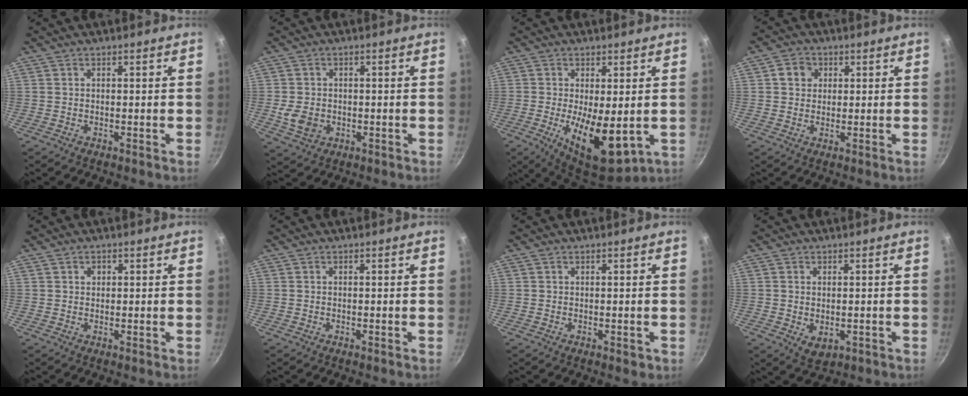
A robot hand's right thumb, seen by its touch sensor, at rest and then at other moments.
{"total": 5.7, "force": [-0.9, 4.5, 3.3], "torque": [-0.057, 0.003, -0.011]}
{"total": 12.5, "force": [-1.8, 5.3, 11.2], "torque": [-0.170, -0.013, -0.016]}
{"total": 4.2, "force": [1.2, 3.7, 1.7], "torque": [-0.005, 0.004, 0.014]}
{"total": 1.2, "force": [0.4, 1.1, 0.5], "torque": [-0.002, 0.001, 0.004]}
{"total": 0.0}
{"total": 1.0, "force": [0.1, 0.7, 0.8], "torque": [-0.006, 0.001, 0.002]}
{"total": 3.8, "force": [-0.4, 2.5, 2.8], "torque": [-0.043, -0.012, 0.000]}